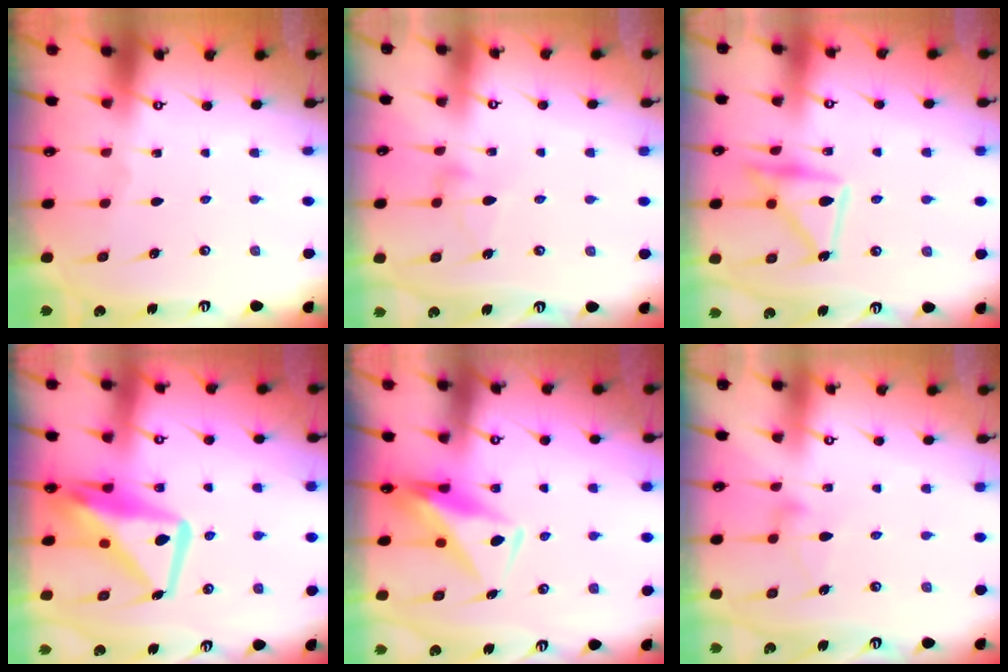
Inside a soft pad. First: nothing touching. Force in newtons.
{"total": 3.3, "press": 3.3, "slide": 0.2}
{"total": 15.8, "press": 15.8, "slide": 0.9}
{"total": 14.9, "press": 14.9, "slide": 1.4}
{"total": 10.2, "press": 10.1, "slide": 1.0}
{"total": 6.8, "press": 6.8, "slide": 0.4}